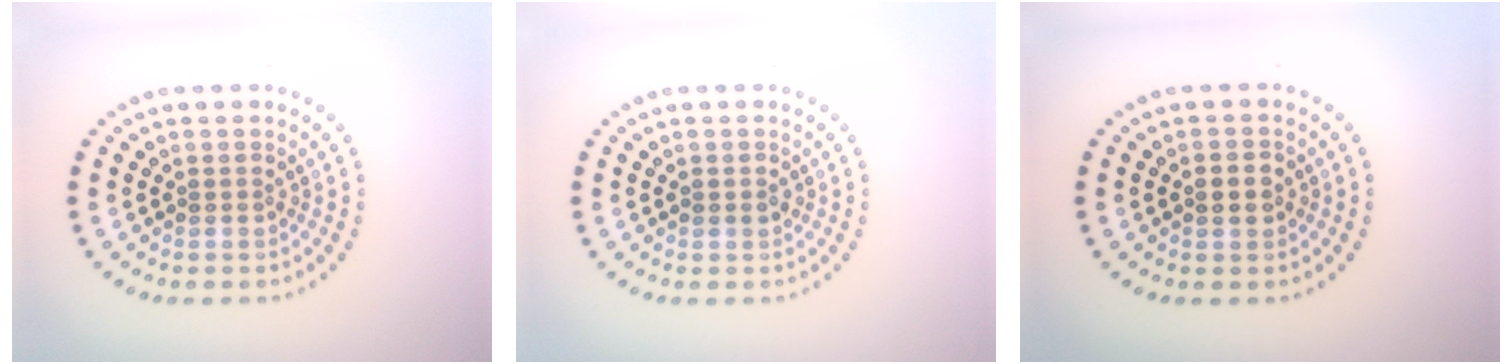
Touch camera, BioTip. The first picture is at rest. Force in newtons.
{"total": 0.9, "press": 0.9, "slide": 0.1}
{"total": 1.5, "press": 1.5, "slide": 0.2}